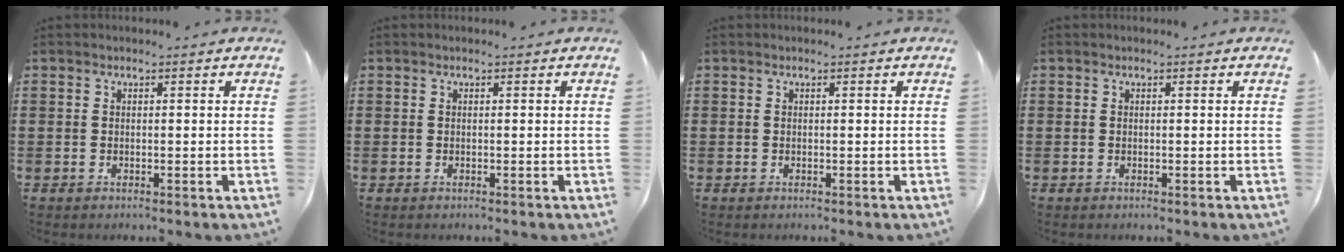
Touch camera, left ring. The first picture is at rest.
{"total": 0.0}
{"total": 0.0}
{"total": 0.0}